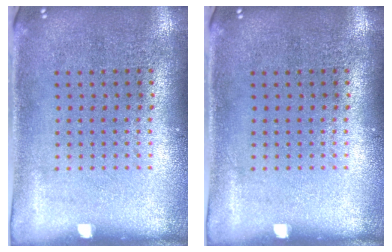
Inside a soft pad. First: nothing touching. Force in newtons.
{"total": 0.0}